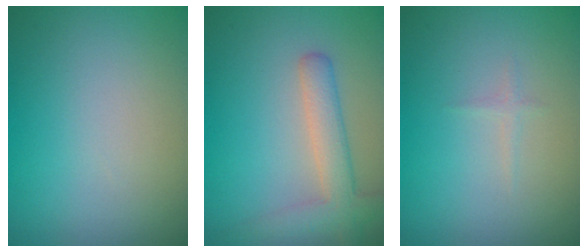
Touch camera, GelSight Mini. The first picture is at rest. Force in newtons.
{"total": 3.6, "press": 3.6, "slide": 0.3}
{"total": 0.5, "press": 0.5, "slide": 0.0}